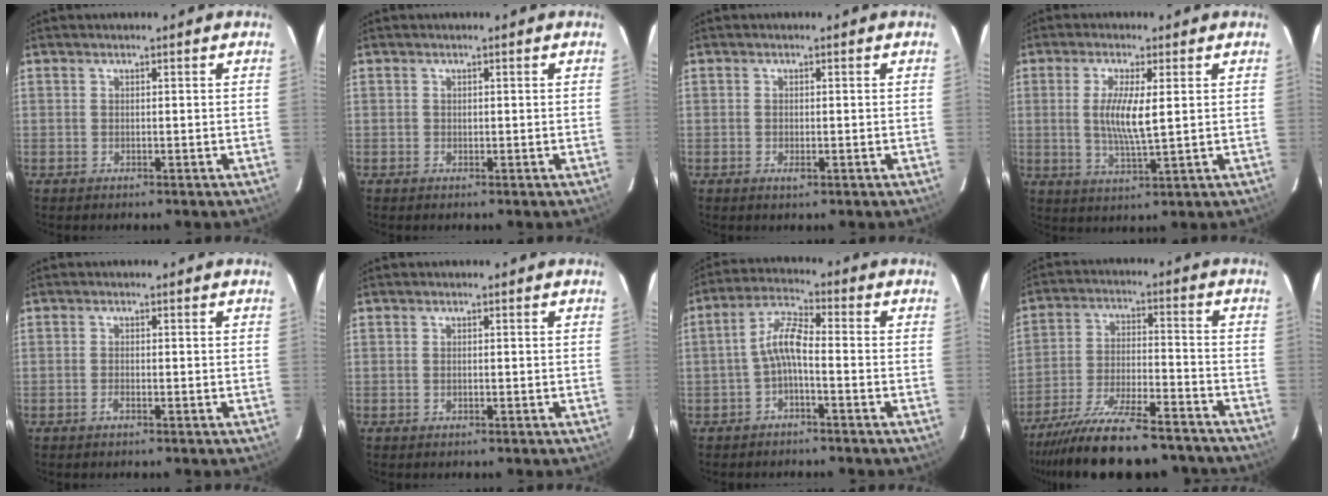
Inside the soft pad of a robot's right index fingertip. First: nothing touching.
{"total": 1.0, "force": [-0.4, 0.7, 0.7], "torque": [-0.014, 0.003, -0.007]}
{"total": 1.4, "force": [-0.6, 0.7, 1.1], "torque": [-0.022, -0.002, -0.009]}
{"total": 6.9, "force": [0.9, 1.1, 6.8], "torque": [-0.130, -0.007, 0.016]}
{"total": 1.3, "force": [-0.7, 0.4, 0.9], "torque": [-0.021, 0.000, -0.014]}
{"total": 0.5, "force": [-0.2, 0.3, 0.4], "torque": [-0.008, 0.001, -0.003]}
{"total": 5.4, "force": [-2.0, 1.3, 4.8], "torque": [-0.110, 0.017, -0.039]}
{"total": 22.1, "force": [-18.9, 5.2, 10.2], "torque": [-0.194, -0.035, -0.282]}